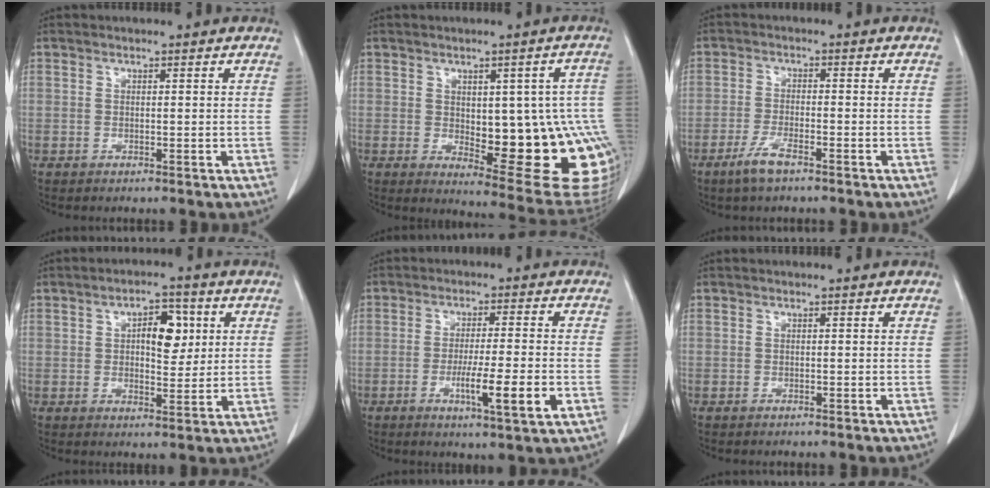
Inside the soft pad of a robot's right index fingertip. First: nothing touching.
{"total": 19.1, "force": [-2.3, 6.3, 17.9], "torque": [-0.145, 0.017, 0.000]}
{"total": 4.1, "force": [-2.8, 0.6, 2.9], "torque": [-0.065, -0.006, -0.053]}
{"total": 6.5, "force": [1.8, 3.1, 5.5], "torque": [-0.081, 0.011, 0.029]}
{"total": 8.4, "force": [-2.7, 0.0, 8.0], "torque": [-0.129, -0.017, -0.045]}
{"total": 0.0}